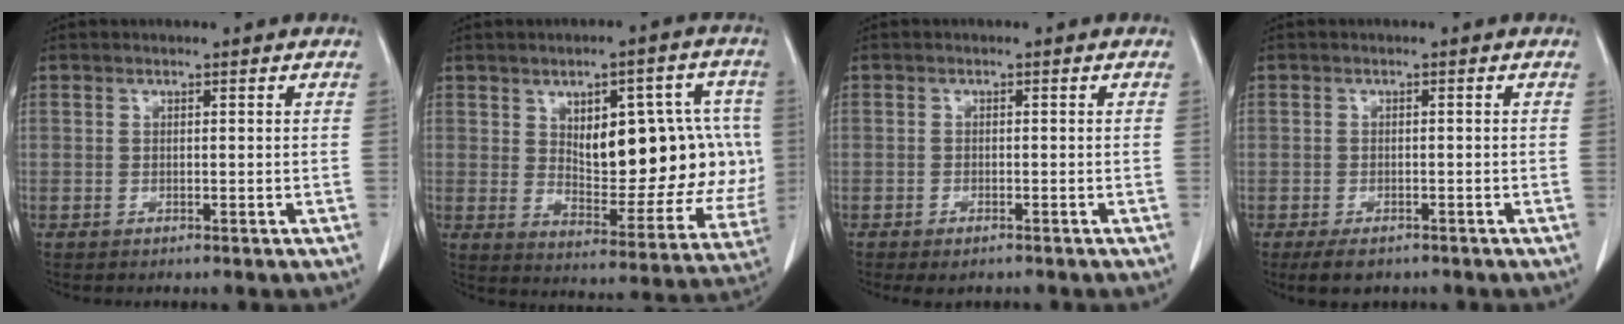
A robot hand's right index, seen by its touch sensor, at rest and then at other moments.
{"total": 18.0, "force": [2.7, 7.9, 16.0], "torque": [-0.209, 0.014, 0.052]}
{"total": 2.4, "force": [-1.8, 0.9, 1.3], "torque": [-0.020, -0.002, -0.021]}
{"total": 3.8, "force": [-2.7, 1.9, 1.9], "torque": [-0.032, -0.005, -0.037]}